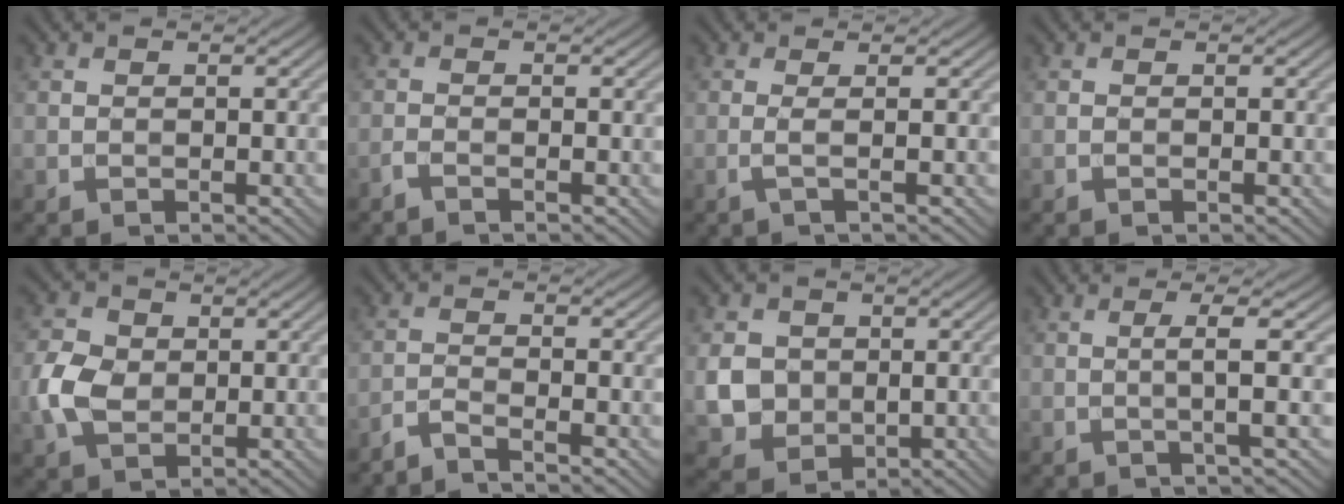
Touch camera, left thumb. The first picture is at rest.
{"total": 1.2, "force": [-0.9, 0.0, 0.7], "torque": [-0.014, 0.001, -0.026]}
{"total": 1.8, "force": [0.0, 0.3, 1.8], "torque": [-0.034, 0.003, -0.011]}
{"total": 0.0}
{"total": 5.7, "force": [-0.1, 4.4, 3.6], "torque": [-0.094, 0.003, -0.006]}
{"total": 2.7, "force": [-2.3, 0.2, 1.5], "torque": [-0.024, -0.004, -0.062]}
{"total": 5.8, "force": [0.4, 5.1, 2.7], "torque": [-0.073, -0.008, 0.007]}
{"total": 3.1, "force": [0.2, 0.0, 3.1], "torque": [-0.055, 0.009, -0.005]}